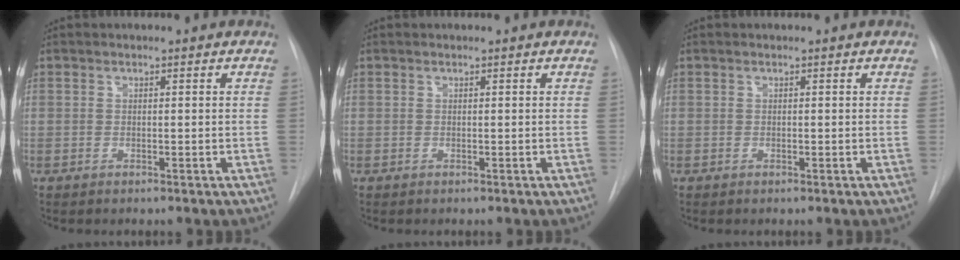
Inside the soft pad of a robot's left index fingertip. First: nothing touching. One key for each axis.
{"total": 0.0}
{"total": 0.0}